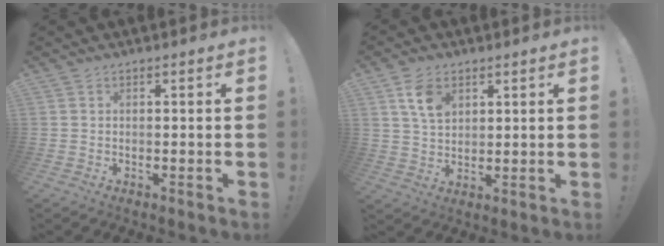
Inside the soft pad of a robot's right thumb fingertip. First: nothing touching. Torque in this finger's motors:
{"motor_torque": [1.60, 1.36, 0.61, -0.24, 0.06]}